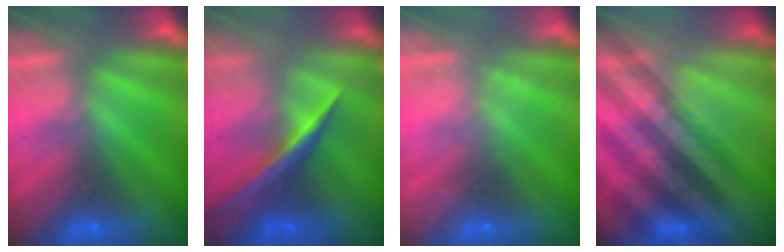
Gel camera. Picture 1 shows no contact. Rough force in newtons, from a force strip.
{"total": 1.8}
{"total": 2.4}
{"total": 3.6}